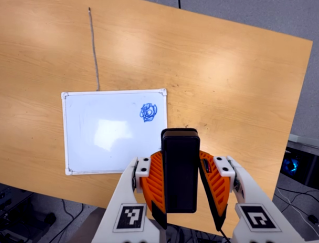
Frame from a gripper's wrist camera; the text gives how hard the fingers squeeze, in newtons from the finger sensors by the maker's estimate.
{"total": 4.6, "left": 3.7, "right": 5.5}